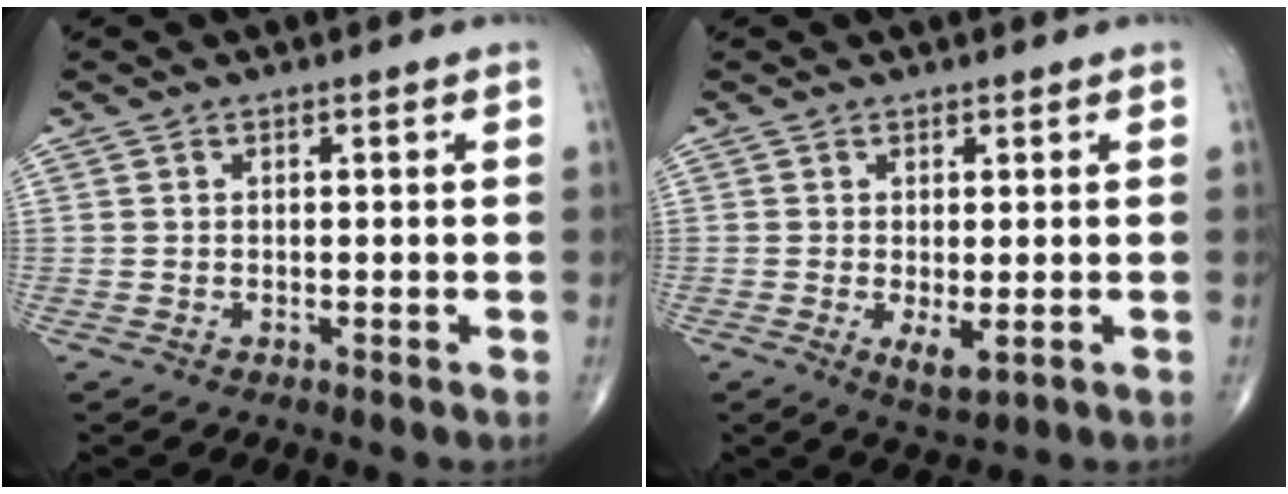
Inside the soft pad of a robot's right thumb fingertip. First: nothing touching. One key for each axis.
{"total": 1.9, "fx": -0.2, "fy": 0.7, "fz": 1.8, "tx": -0.031, "ty": -0.008, "tz": 0.001}